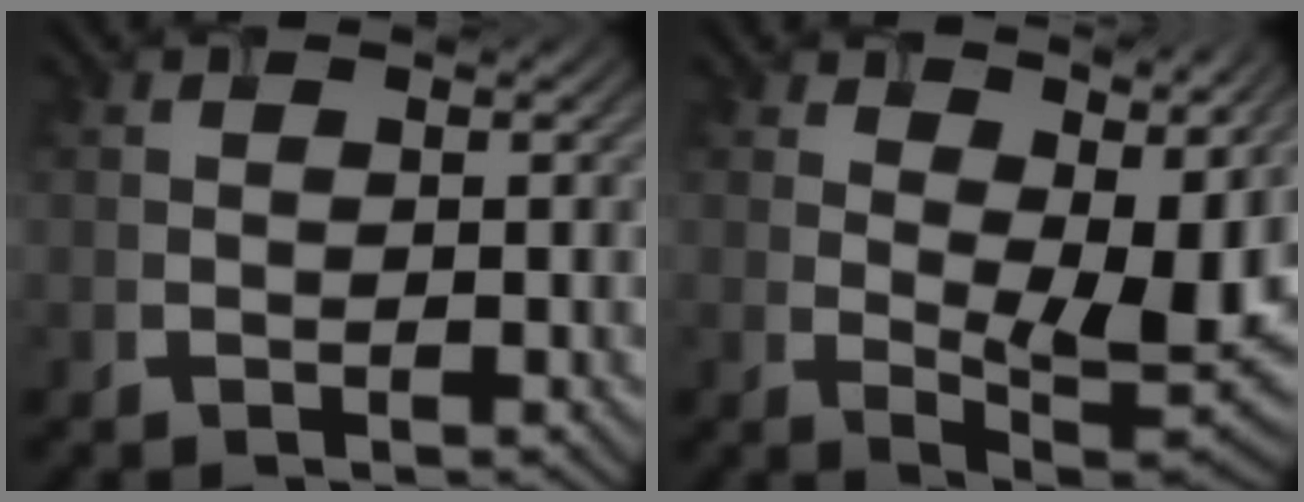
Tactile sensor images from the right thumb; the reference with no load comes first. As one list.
[{"total": 11.2, "force": [5.3, 5.1, 8.3], "torque": [-0.137, -0.011, 0.093]}]